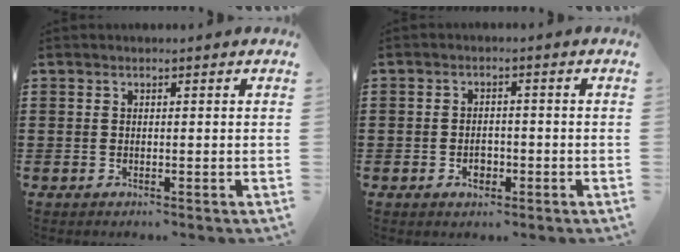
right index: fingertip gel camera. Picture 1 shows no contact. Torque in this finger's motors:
{"motor_torque": [2.14, 0.00, 0.02, 0.00]}